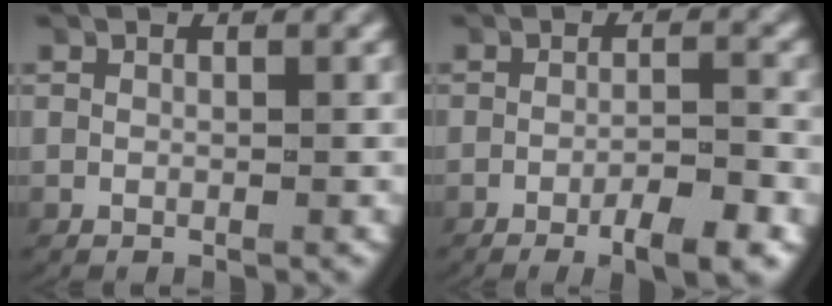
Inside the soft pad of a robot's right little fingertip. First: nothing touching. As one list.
[{"total": 4.0, "force": [-2.5, 0.9, 3.0], "torque": [-0.036, 0.002, -0.049]}]